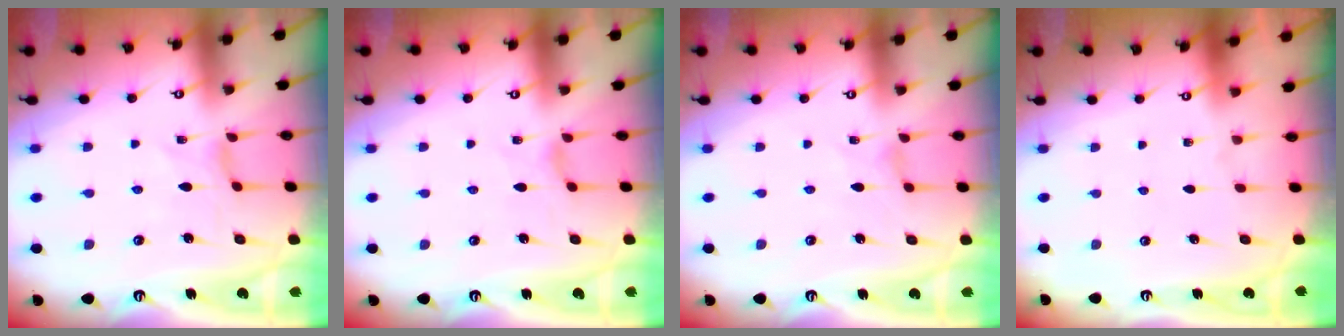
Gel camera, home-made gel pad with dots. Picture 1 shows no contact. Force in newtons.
{"total": 1.2, "press": 1.2, "slide": 0.3}
{"total": 0.0}
{"total": 0.0}